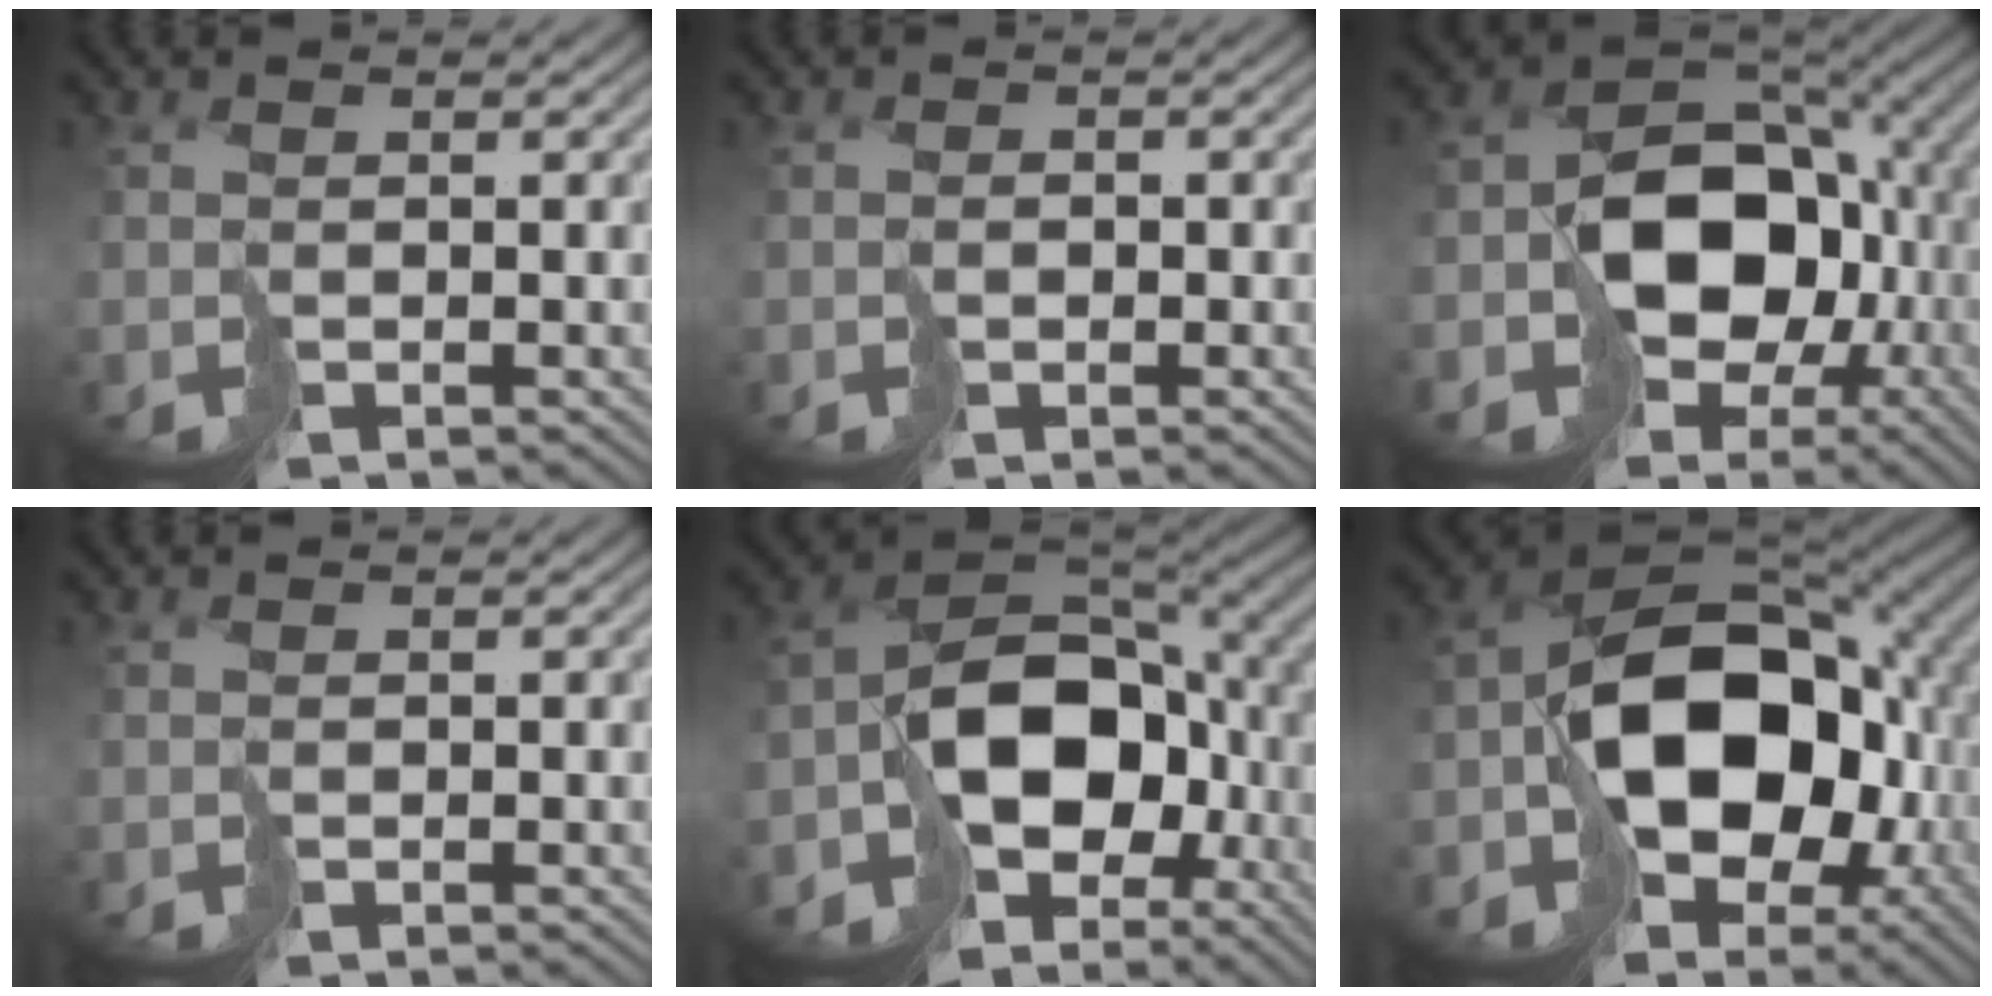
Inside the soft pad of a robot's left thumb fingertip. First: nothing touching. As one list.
[{"total": 2.4, "force": [-1.2, 1.9, 1.0], "torque": [-0.021, -0.005, -0.024]}, {"total": 16.0, "force": [-3.2, 12.0, 10.2], "torque": [-0.194, -0.033, -0.038]}, {"total": 0.8, "force": [-0.4, 0.6, 0.4], "torque": [-0.012, -0.003, -0.011]}, {"total": 15.3, "force": [-6.0, 10.1, 9.8], "torque": [-0.201, -0.024, -0.113]}, {"total": 17.6, "force": [-3.8, 12.1, 12.2], "torque": [-0.216, -0.021, -0.065]}]